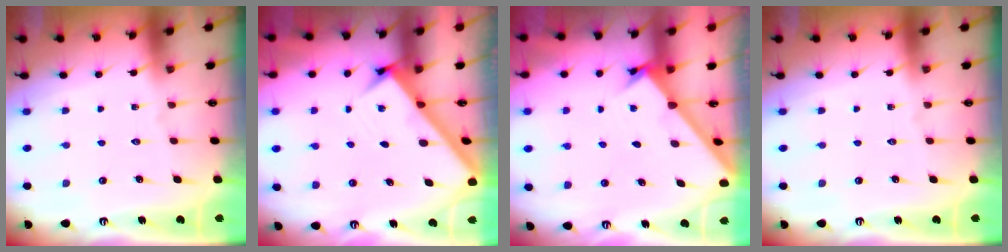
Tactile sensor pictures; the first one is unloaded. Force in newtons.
{"total": 3.0, "press": 2.9, "slide": 0.4}
{"total": 1.8, "press": 1.8, "slide": 0.2}
{"total": 0.0}